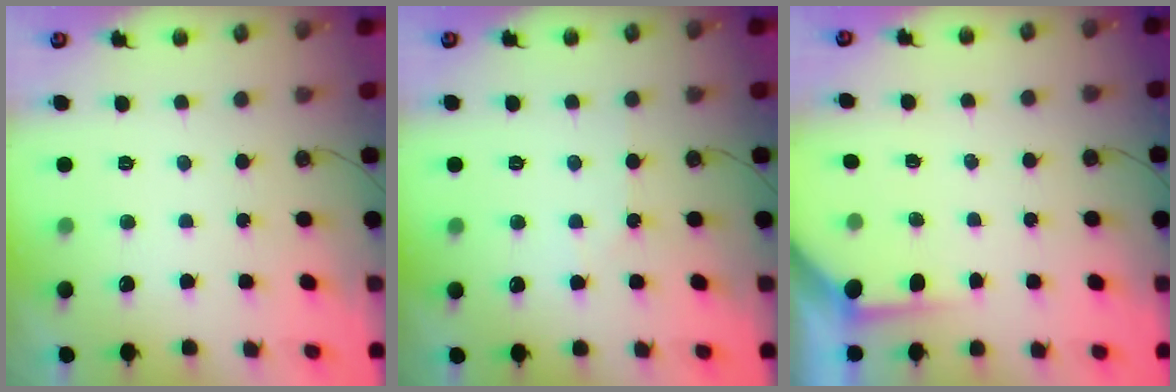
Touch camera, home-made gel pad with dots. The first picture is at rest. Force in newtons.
{"total": 3.6, "press": 3.5, "slide": 0.7}
{"total": 3.8, "press": 3.8, "slide": 0.4}